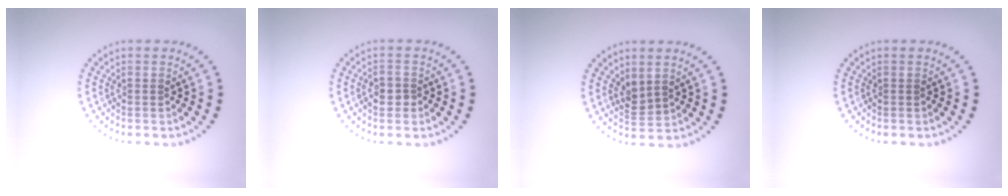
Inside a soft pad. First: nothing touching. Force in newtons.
{"total": 1.5, "press": 1.5, "slide": 0.3}
{"total": 1.7, "press": 1.5, "slide": 0.8}
{"total": 0.0}